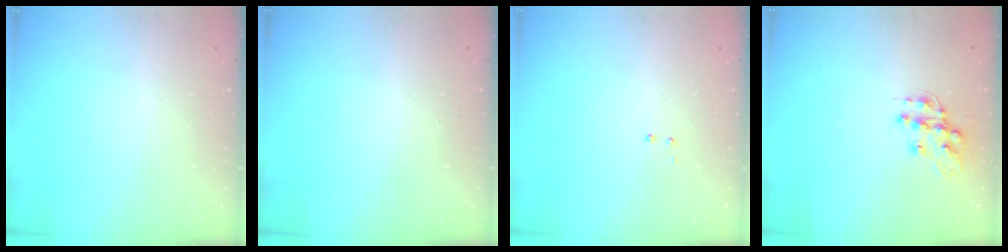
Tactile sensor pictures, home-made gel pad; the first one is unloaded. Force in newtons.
{"total": 0.0}
{"total": 2.9, "press": 2.8, "slide": 0.6}
{"total": 12.7, "press": 12.6, "slide": 0.9}